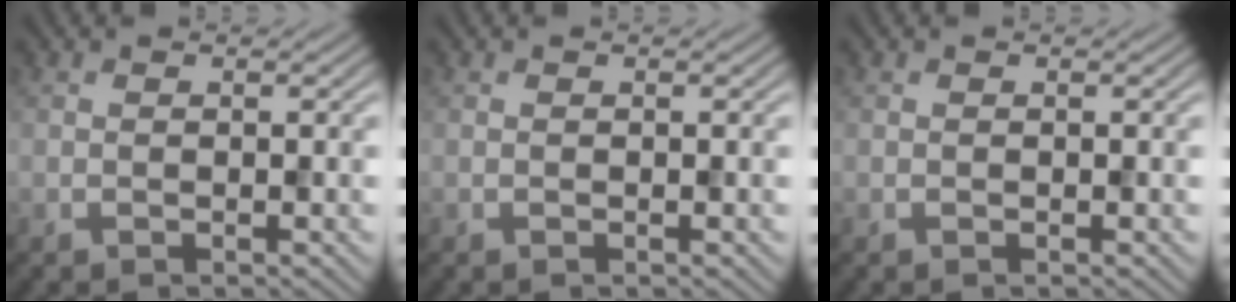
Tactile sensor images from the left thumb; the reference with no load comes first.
{"total": 0.0}
{"total": 0.0}